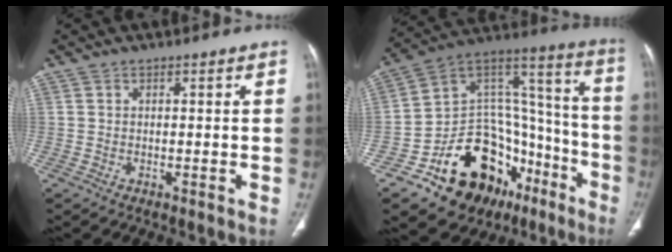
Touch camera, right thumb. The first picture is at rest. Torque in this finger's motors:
{"motor_torque": [3.24, 1.42, 1.45, -1.32, 0.35]}